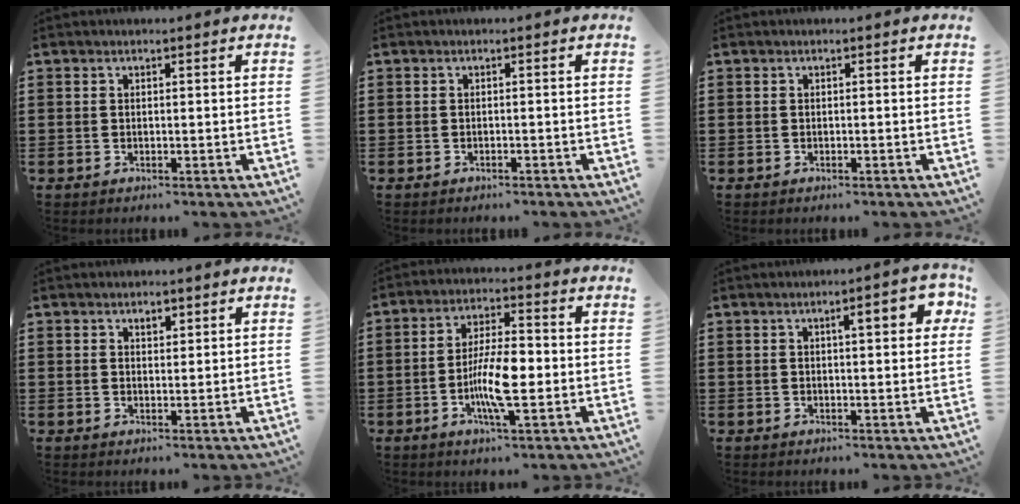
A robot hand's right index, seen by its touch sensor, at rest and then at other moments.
{"total": 0.5, "force": [-0.5, 0.1, 0.2], "torque": [-0.006, -0.003, -0.009]}
{"total": 0.0}
{"total": 1.5, "force": [0.9, 0.8, 0.8], "torque": [-0.018, 0.004, 0.017]}
{"total": 8.9, "force": [-2.1, 2.5, 8.3], "torque": [-0.158, -0.001, -0.039]}
{"total": 4.7, "force": [1.5, 1.2, 4.3], "torque": [-0.062, 0.000, 0.016]}